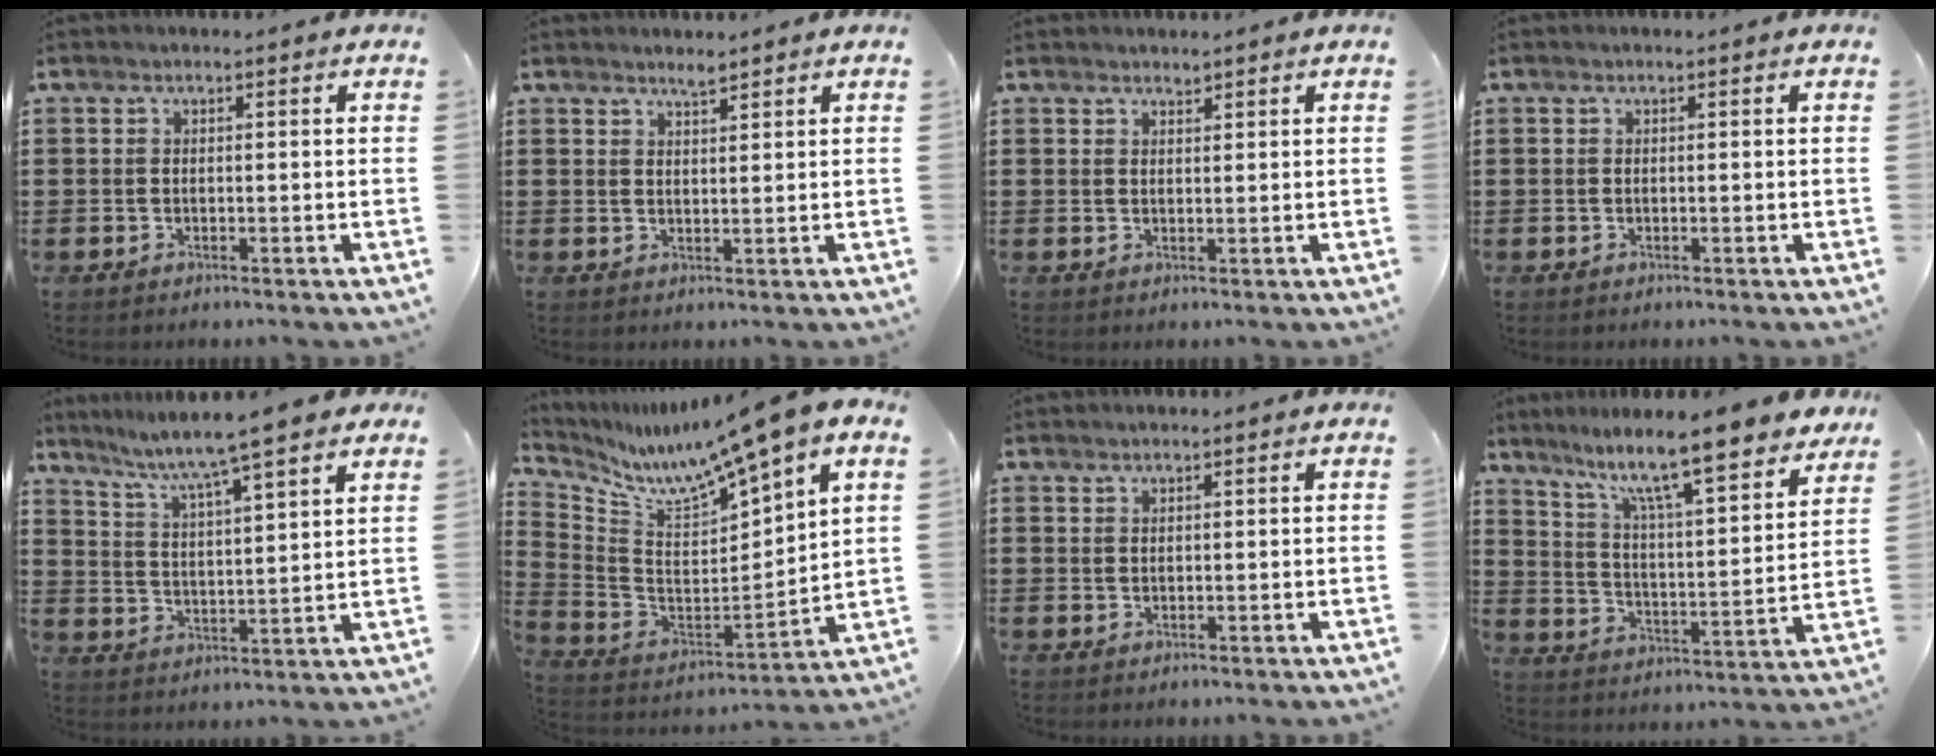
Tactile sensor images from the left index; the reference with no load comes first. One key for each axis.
{"total": 1.8, "fx": 1.7, "fy": 0.2, "fz": 0.6, "tx": -0.014, "ty": 0.000, "tz": 0.031}
{"total": 1.2, "fx": 1.2, "fy": 0.2, "fz": 0.0, "tx": -0.002, "ty": 0.000, "tz": 0.024}
{"total": 0.0}
{"total": 6.0, "fx": 5.2, "fy": -0.4, "fz": 2.8, "tx": -0.078, "ty": -0.035, "tz": 0.081}
{"total": 10.3, "fx": 8.9, "fy": -0.2, "fz": 5.2, "tx": -0.124, "ty": -0.073, "tz": 0.140}
{"total": 1.0, "fx": 1.0, "fy": 0.4, "fz": 0.0, "tx": -0.002, "ty": 0.001, "tz": 0.020}
{"total": 10.7, "fx": 8.9, "fy": 0.8, "fz": 6.0, "tx": -0.125, "ty": -0.068, "tz": 0.141}